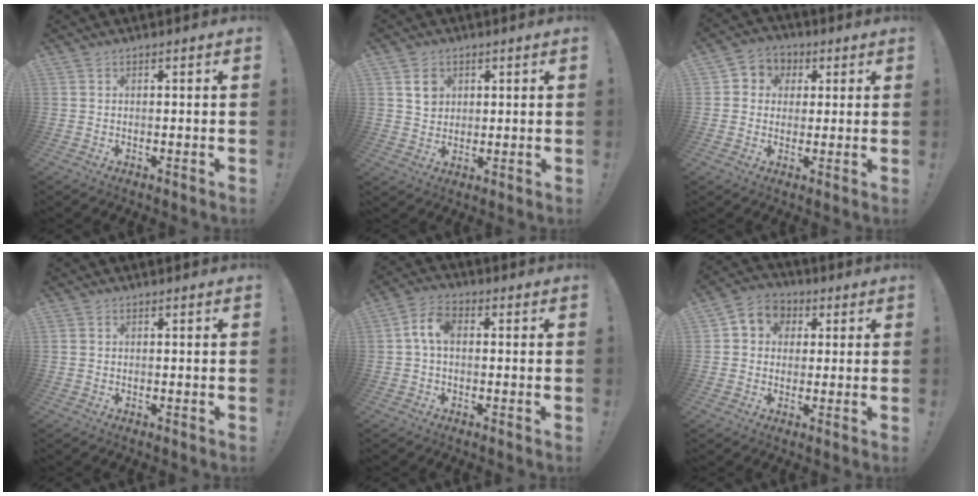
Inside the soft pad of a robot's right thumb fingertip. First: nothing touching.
{"total": 5.3, "force": [2.3, 4.5, 1.5], "torque": [-0.004, -0.005, 0.038]}
{"total": 5.8, "force": [0.0, 5.7, 1.5], "torque": [-0.014, 0.007, 0.003]}
{"total": 0.5, "force": [0.3, 0.4, 0.2], "torque": [-0.009, 0.004, 0.006]}
{"total": 6.6, "force": [0.5, 3.9, 5.3], "torque": [-0.114, 0.014, 0.011]}
{"total": 6.5, "force": [0.8, 6.2, 2.0], "torque": [-0.027, 0.006, 0.019]}